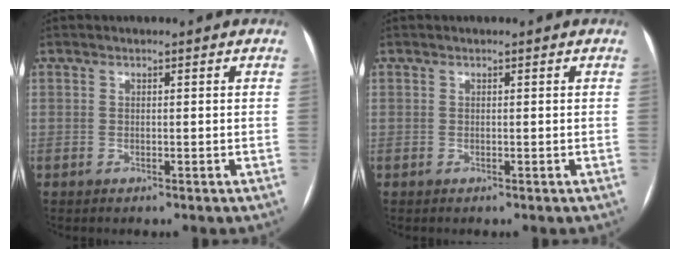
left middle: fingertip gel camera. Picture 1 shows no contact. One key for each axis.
{"total": 0.0}